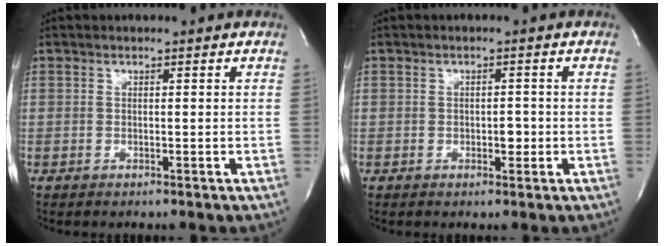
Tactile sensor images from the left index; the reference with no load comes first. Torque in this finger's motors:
{"motor_torque": [-0.30, 0.12, 0.00, 0.00]}